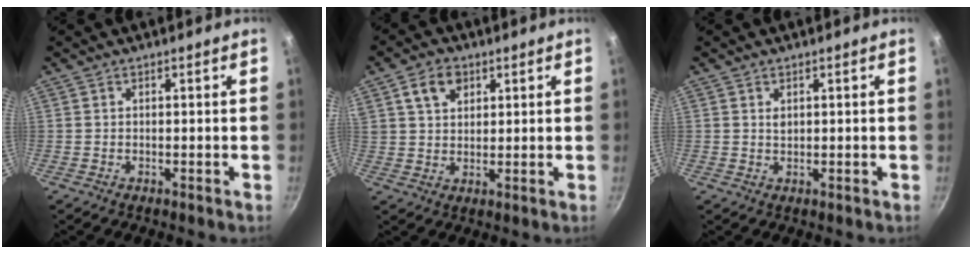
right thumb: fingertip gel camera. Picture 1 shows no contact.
{"total": 6.5, "force": [3.0, 4.5, 3.6], "torque": [-0.049, -0.001, 0.053]}
{"total": 1.2, "force": [0.5, 0.7, 0.7], "torque": [-0.010, -0.001, 0.010]}